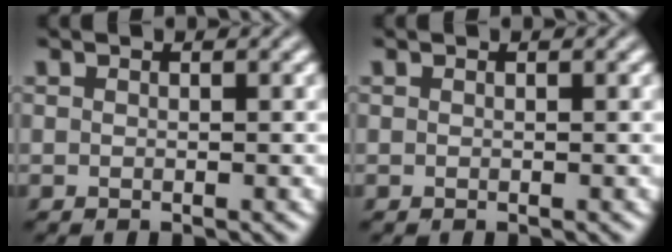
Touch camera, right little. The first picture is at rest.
{"total": 0.0}